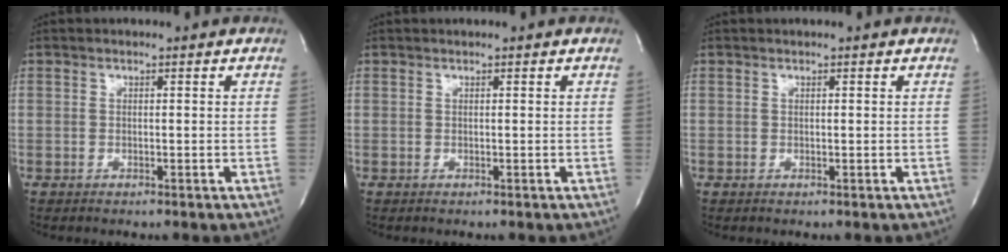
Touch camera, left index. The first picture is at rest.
{"total": 0.0}
{"total": 0.0}